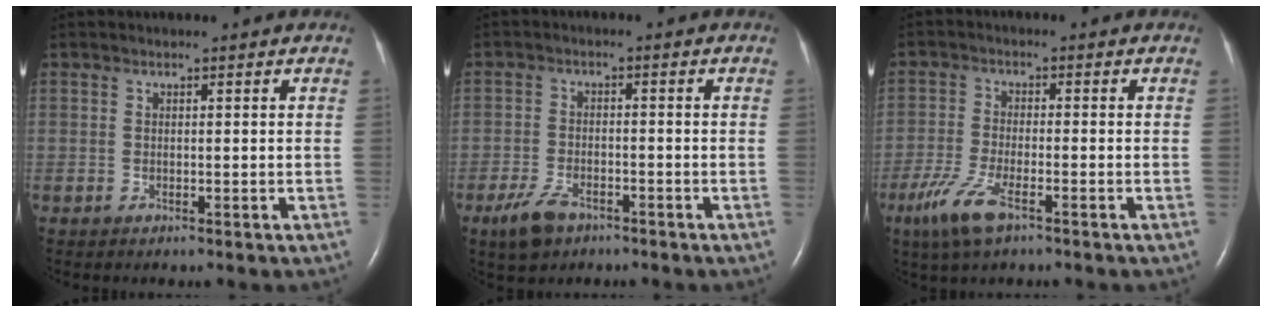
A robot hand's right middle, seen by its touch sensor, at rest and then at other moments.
{"total": 4.8, "force": [-3.2, 2.3, 2.8], "torque": [-0.066, -0.004, -0.052]}
{"total": 6.7, "force": [-4.0, 1.5, 5.1], "torque": [-0.121, -0.015, -0.075]}